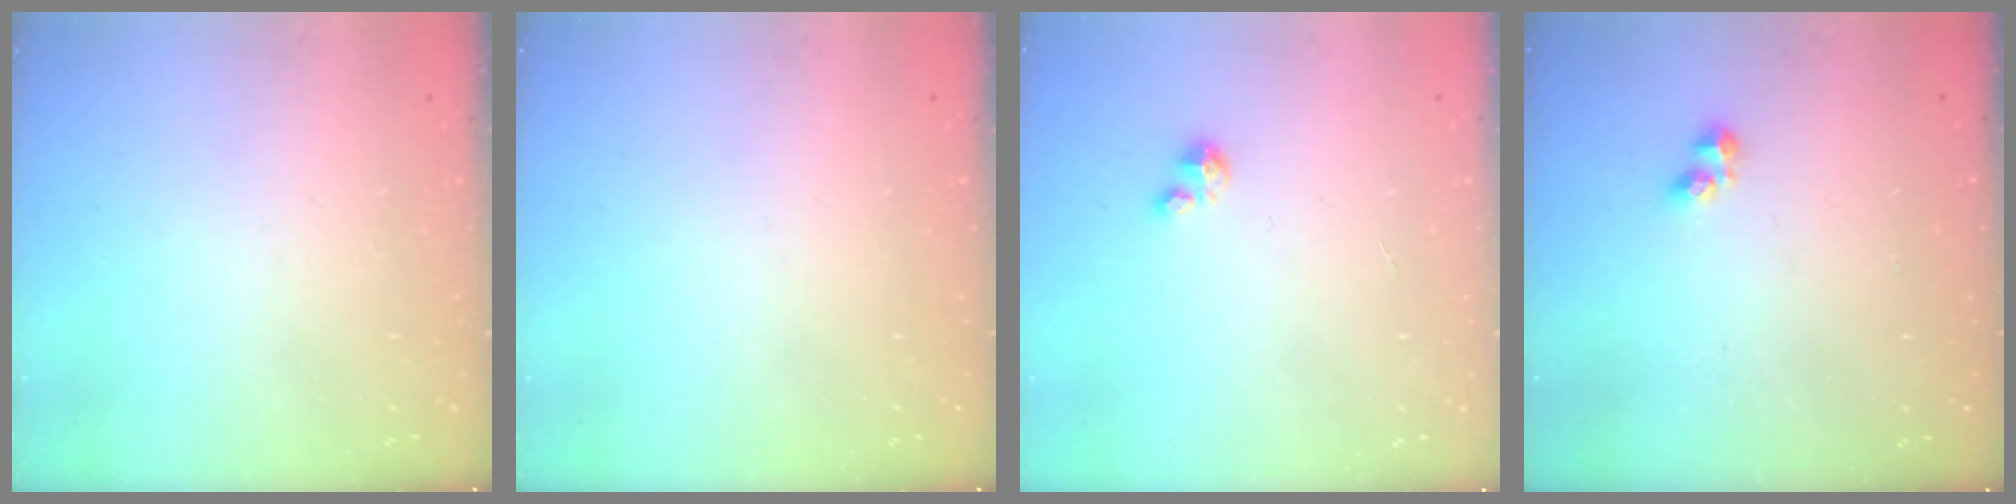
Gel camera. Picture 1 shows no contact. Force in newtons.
{"total": 0.0}
{"total": 1.0, "press": 1.0, "slide": 0.2}
{"total": 2.3, "press": 2.3, "slide": 0.5}